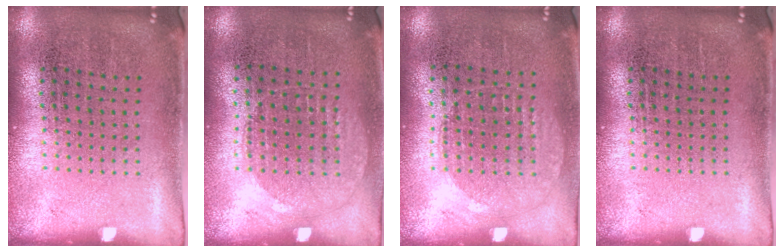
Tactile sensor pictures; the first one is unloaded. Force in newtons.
{"total": 1.0, "press": 0.9, "slide": 0.4}
{"total": 1.0, "press": 0.9, "slide": 0.4}
{"total": 0.0}